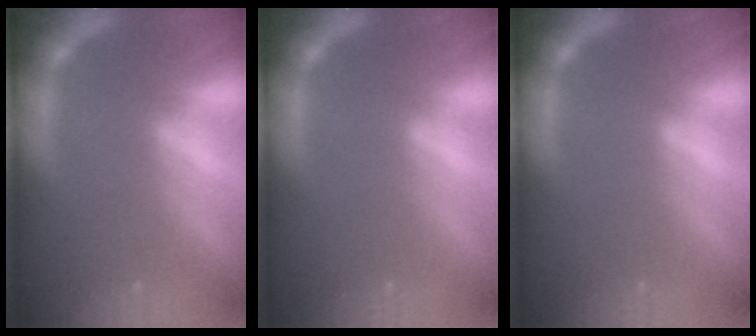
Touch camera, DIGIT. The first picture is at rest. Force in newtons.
{"total": 0.0}
{"total": 0.0}